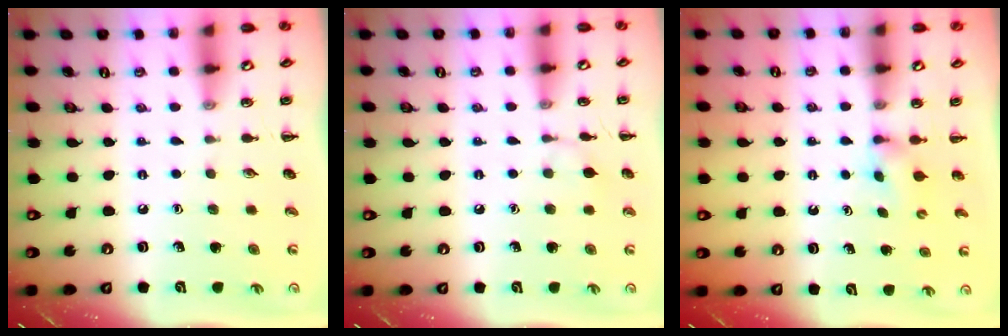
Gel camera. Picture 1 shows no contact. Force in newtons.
{"total": 5.3, "press": 5.1, "slide": 1.6}
{"total": 2.3, "press": 2.1, "slide": 1.0}